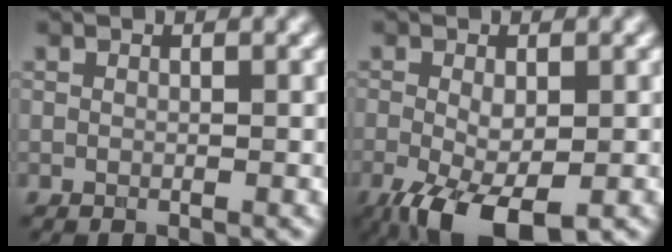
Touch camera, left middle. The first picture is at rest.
{"total": 6.2, "force": [-2.9, 2.7, 4.8], "torque": [-0.098, -0.017, -0.044]}